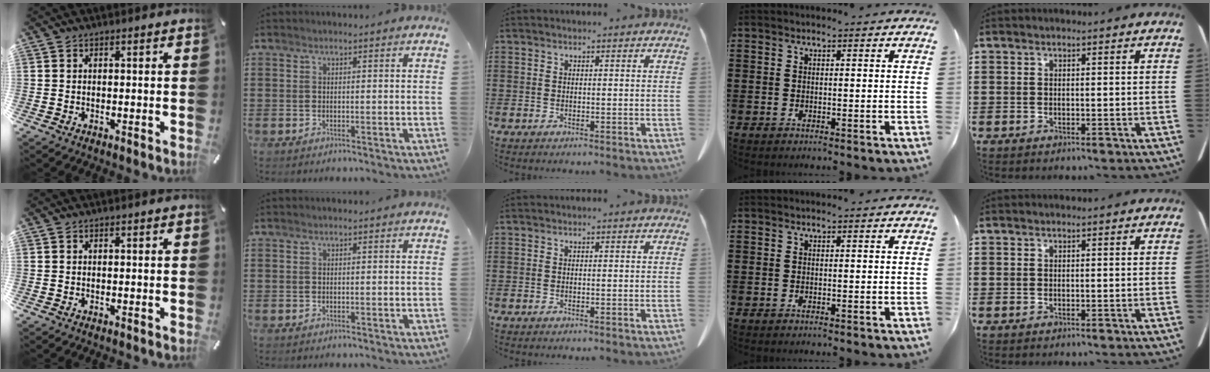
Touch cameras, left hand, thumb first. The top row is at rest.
{}